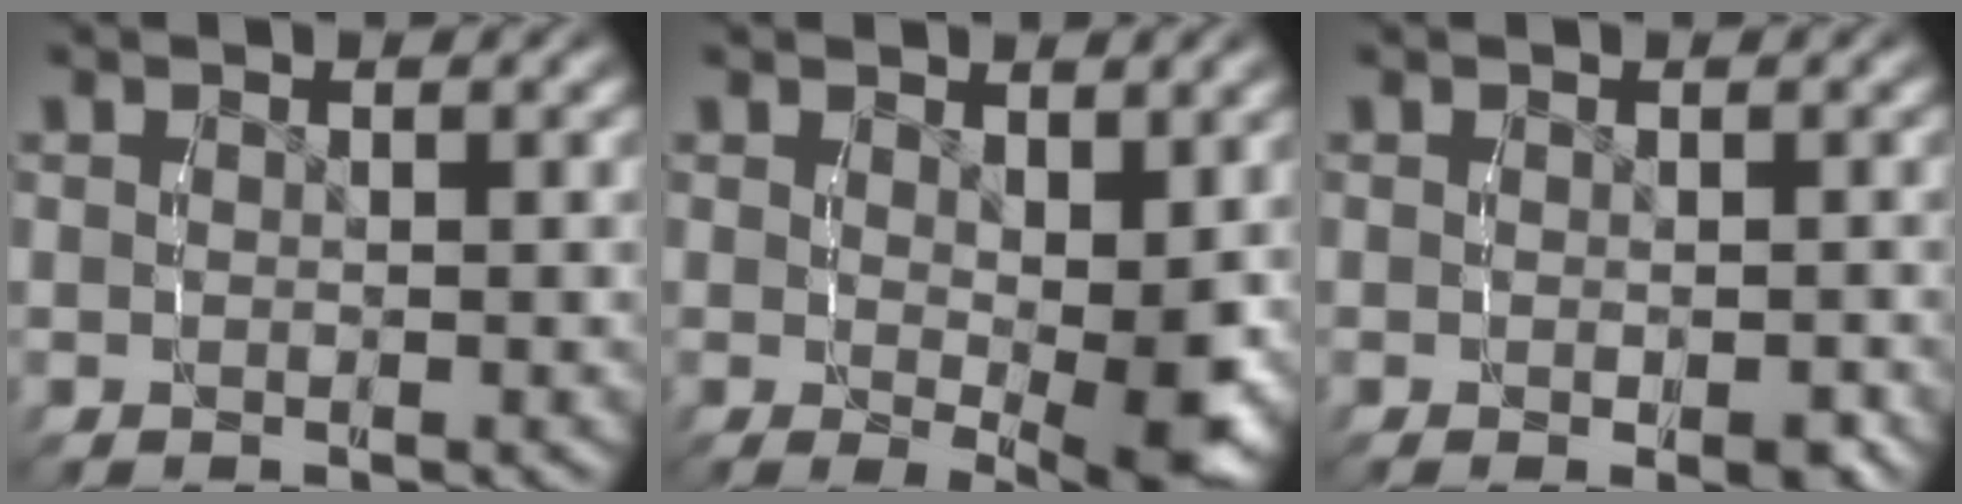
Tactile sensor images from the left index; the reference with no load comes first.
{"total": 3.5, "force": [0.5, 0.4, 3.4], "torque": [-0.043, -0.017, 0.012]}
{"total": 0.9, "force": [-0.4, 0.2, 0.7], "torque": [-0.009, -0.001, -0.009]}